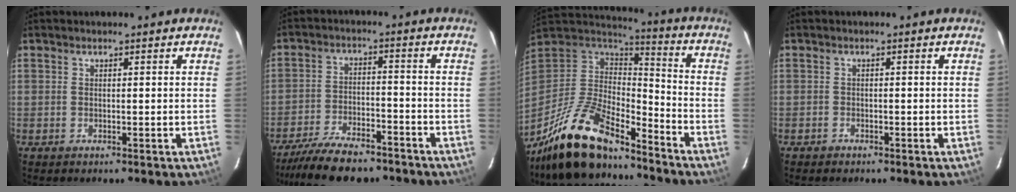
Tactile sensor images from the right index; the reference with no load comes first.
{"total": 15.3, "force": [-12.8, 4.8, 6.8], "torque": [-0.151, -0.010, -0.203]}
{"total": 21.2, "force": [-16.4, 7.1, 11.4], "torque": [-0.241, -0.021, -0.293]}
{"total": 1.2, "force": [-1.0, 0.7, -0.1], "torque": [-0.004, 0.004, -0.016]}